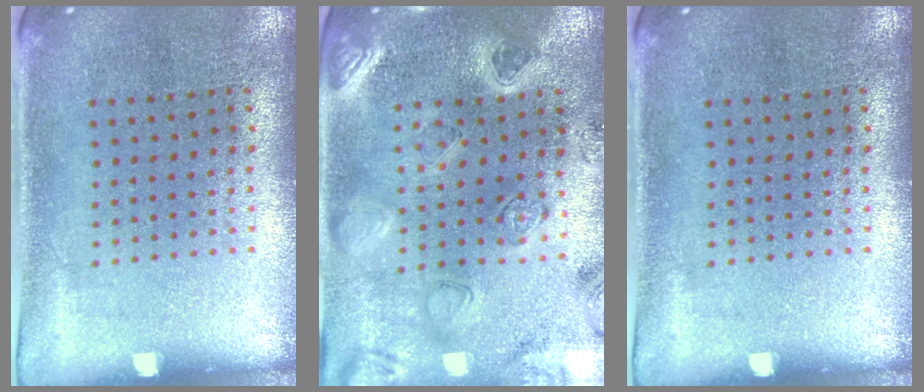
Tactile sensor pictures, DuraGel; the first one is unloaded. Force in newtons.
{"total": 2.3, "press": 2.2, "slide": 0.4}
{"total": 0.0}